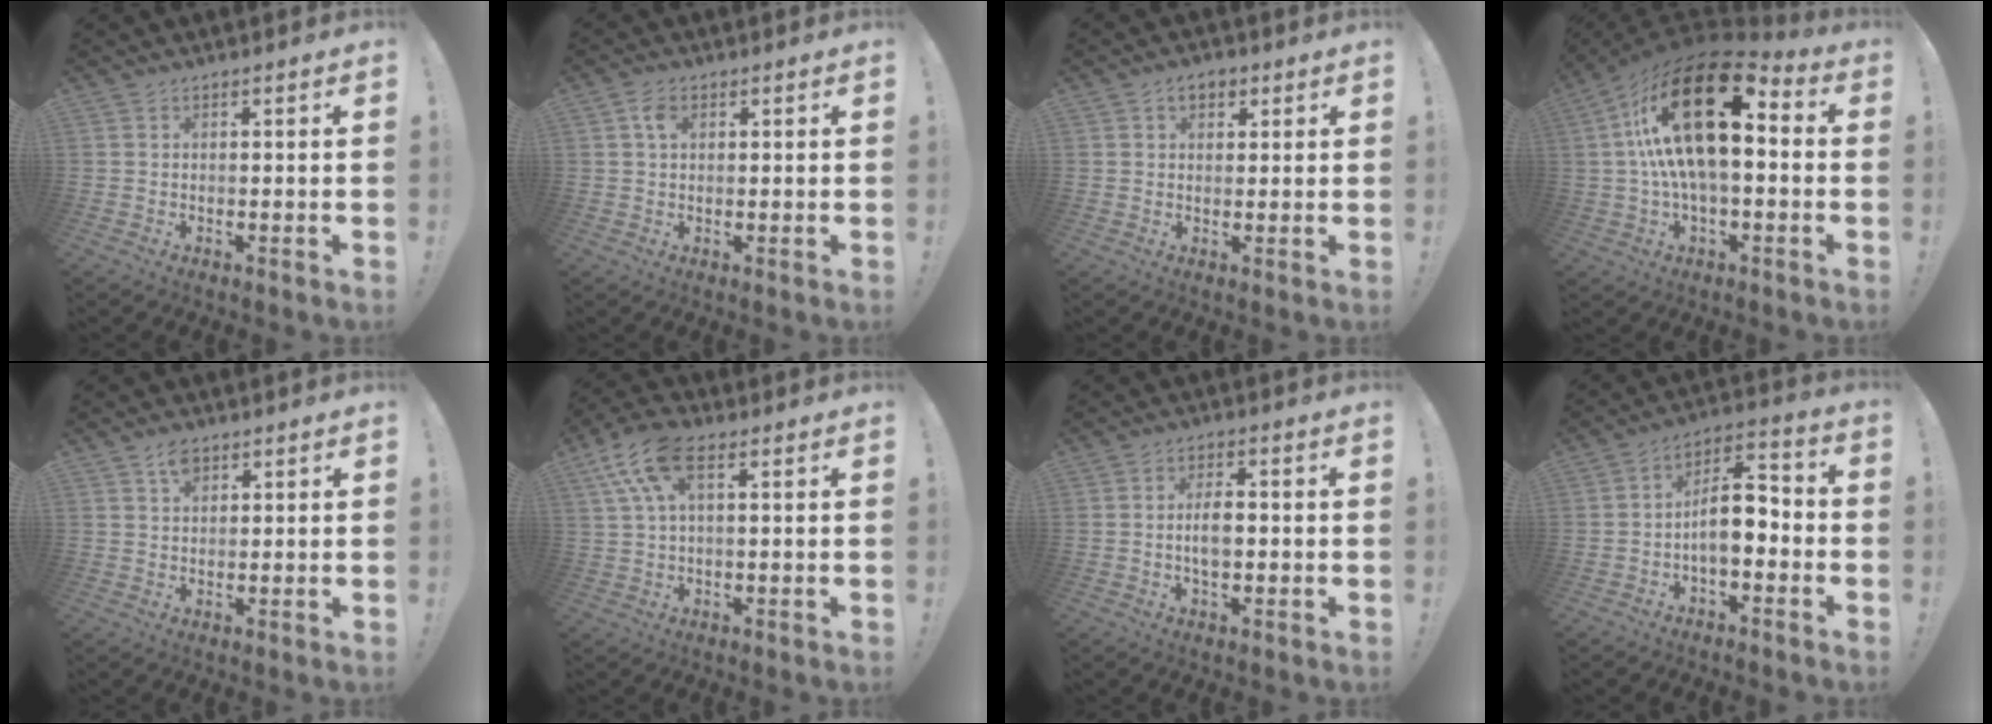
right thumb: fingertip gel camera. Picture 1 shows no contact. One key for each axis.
{"total": 2.8, "fx": 0.9, "fy": 1.9, "fz": 2.0, "tx": -0.039, "ty": 0.005, "tz": 0.015}
{"total": 4.2, "fx": 2.0, "fy": 2.8, "fz": 2.4, "tx": -0.031, "ty": 0.000, "tz": 0.033}
{"total": 24.5, "fx": 5.2, "fy": 10.6, "fz": 21.5, "tx": -0.390, "ty": -0.026, "tz": 0.087}
{"total": 3.5, "fx": 2.2, "fy": 2.1, "fz": 1.8, "tx": -0.024, "ty": -0.004, "tz": 0.038}
{"total": 11.3, "fx": 4.5, "fy": 5.3, "fz": 8.9, "tx": -0.176, "ty": 0.000, "tz": 0.087}
{"total": 5.3, "fx": -0.5, "fy": 2.5, "fz": 4.6, "tx": -0.080, "ty": 0.006, "tz": -0.011}
{"total": 10.1, "fx": -2.5, "fy": 5.1, "fz": 8.4, "tx": -0.137, "ty": 0.018, "tz": -0.044}